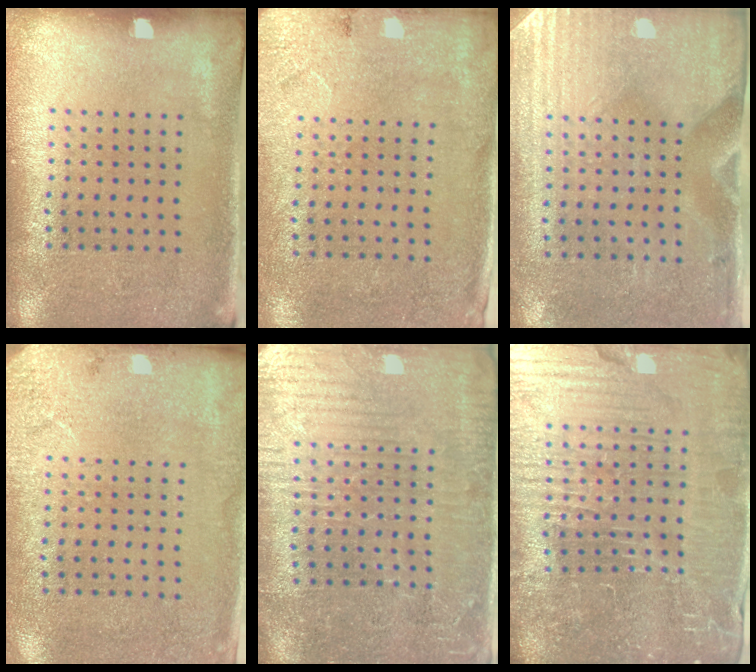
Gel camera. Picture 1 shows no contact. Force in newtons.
{"total": 2.7, "press": 2.2, "slide": 1.5}
{"total": 3.0, "press": 2.6, "slide": 1.5}
{"total": 2.7, "press": 2.2, "slide": 1.5}
{"total": 3.9, "press": 3.7, "slide": 1.1}
{"total": 7.1, "press": 6.3, "slide": 3.3}